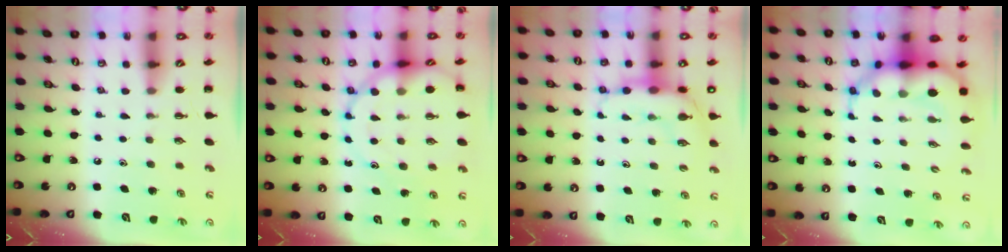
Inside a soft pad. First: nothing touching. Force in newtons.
{"total": 13.3, "press": 13.2, "slide": 1.9}
{"total": 8.7, "press": 8.5, "slide": 1.6}
{"total": 8.3, "press": 7.9, "slide": 2.4}